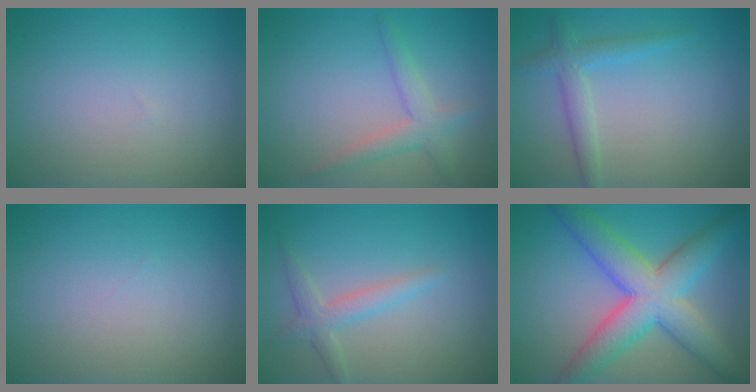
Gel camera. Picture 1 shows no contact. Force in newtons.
{"total": 2.4, "press": 2.4, "slide": 0.1}
{"total": 2.3, "press": 2.3, "slide": 0.0}
{"total": 0.0}
{"total": 2.2, "press": 2.2, "slide": 0.1}
{"total": 8.4, "press": 8.4, "slide": 0.5}